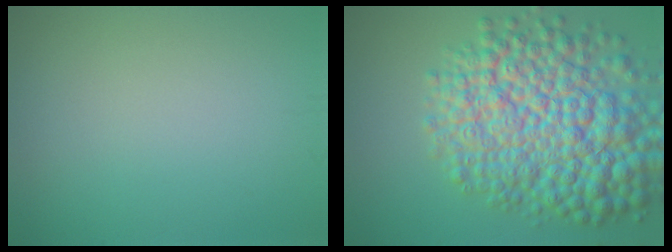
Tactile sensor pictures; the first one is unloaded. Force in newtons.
{"total": 12.5, "press": 12.5, "slide": 0.3}